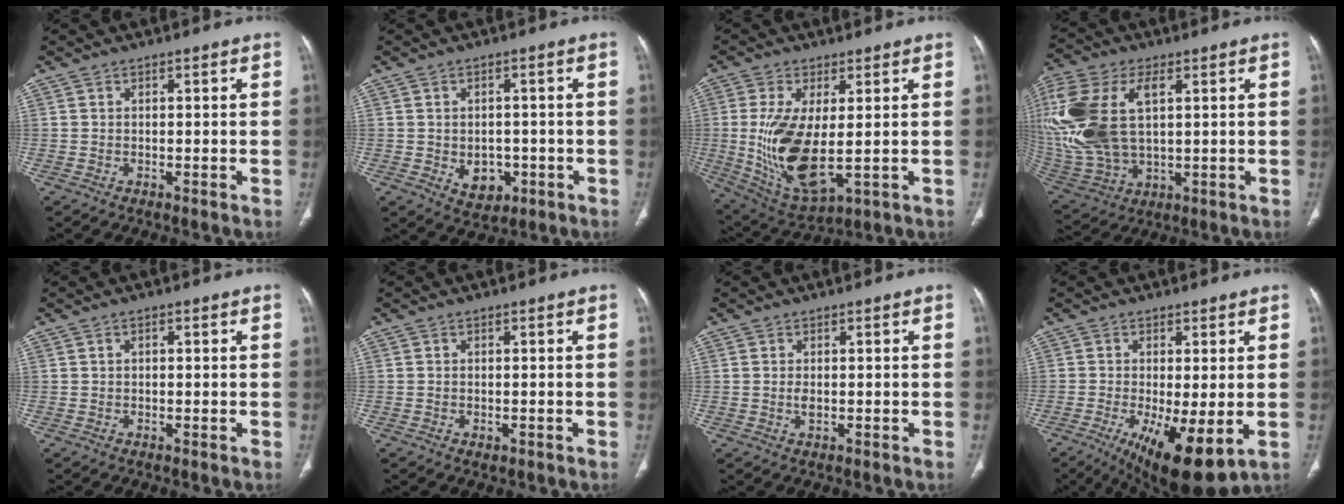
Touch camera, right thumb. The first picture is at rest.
{"total": 5.7, "force": [-1.5, 4.3, 3.4], "torque": [-0.026, 0.006, -0.007]}
{"total": 14.8, "force": [-0.5, 6.2, 13.5], "torque": [-0.271, -0.023, 0.012]}
{"total": 23.0, "force": [4.6, 12.9, 18.4], "torque": [-0.448, -0.004, 0.091]}
{"total": 0.6, "force": [0.2, 0.4, 0.4], "torque": [-0.004, 0.001, 0.002]}
{"total": 0.8, "force": [-0.3, 0.5, 0.6], "torque": [-0.009, -0.001, -0.001]}
{"total": 1.3, "force": [0.0, 0.7, 1.1], "torque": [-0.023, -0.003, 0.001]}
{"total": 13.0, "force": [-3.7, 4.1, 11.8], "torque": [-0.193, -0.026, -0.046]}